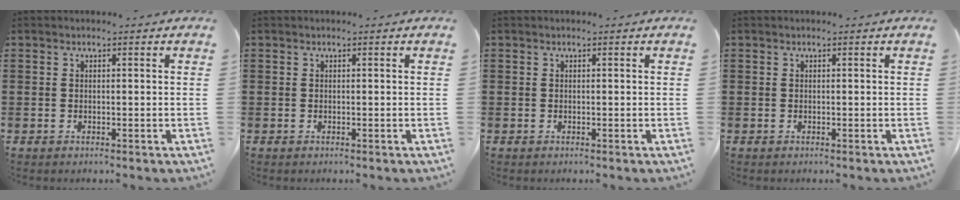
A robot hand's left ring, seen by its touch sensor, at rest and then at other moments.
{"total": 0.0}
{"total": 0.0}
{"total": 0.0}